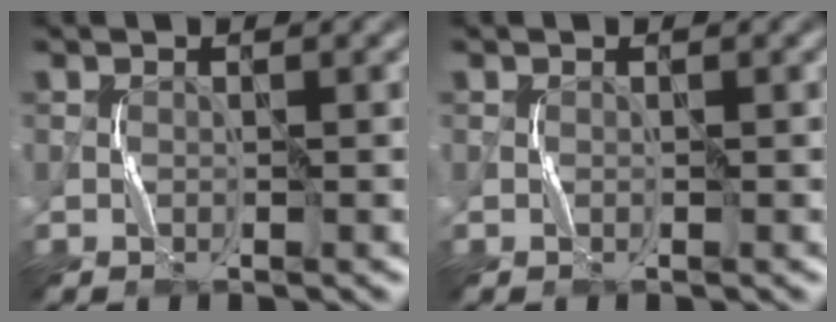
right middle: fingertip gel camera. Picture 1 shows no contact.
{"total": 0.0}